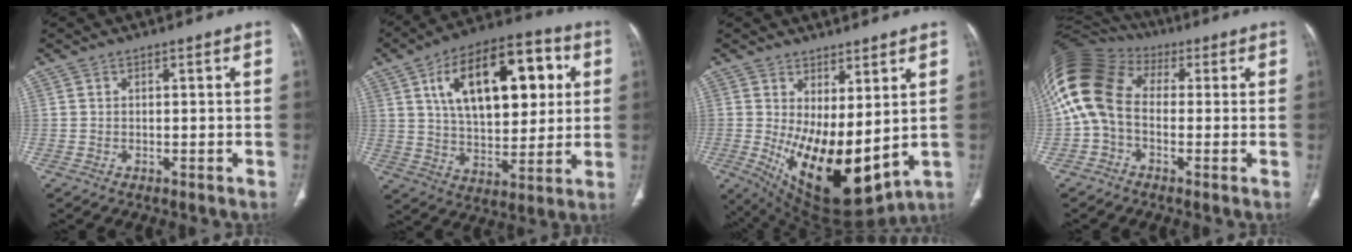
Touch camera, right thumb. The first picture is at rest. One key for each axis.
{"total": 23.1, "fx": 7.0, "fy": 11.9, "fz": 18.5, "tx": -0.255, "ty": -0.004, "tz": 0.109}
{"total": 16.8, "fx": 0.7, "fy": 7.6, "fz": 14.9, "tx": -0.244, "ty": -0.039, "tz": 0.041}
{"total": 16.1, "fx": 0.5, "fy": 11.6, "fz": 11.2, "tx": -0.243, "ty": 0.043, "tz": -0.001}